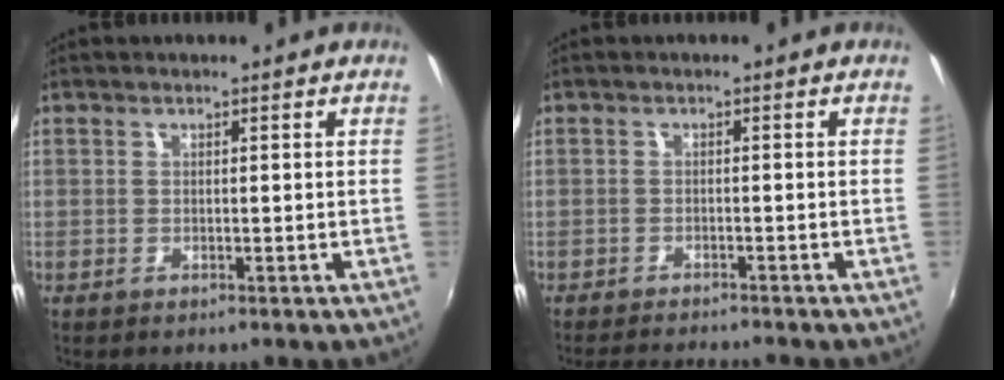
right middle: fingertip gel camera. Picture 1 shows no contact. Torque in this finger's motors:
{"motor_torque": [0.01, -0.01, 0.01, 0.00]}